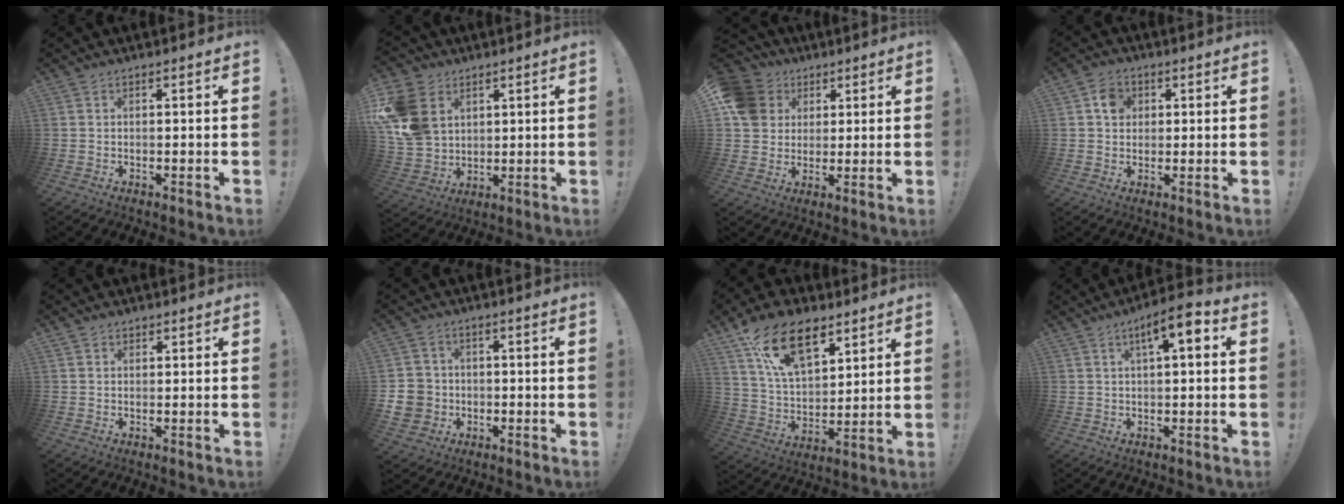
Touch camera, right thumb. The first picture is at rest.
{"total": 15.9, "force": [5.3, 12.4, 8.4], "torque": [-0.168, -0.021, 0.107]}
{"total": 11.8, "force": [3.6, 10.4, 4.4], "torque": [-0.064, -0.011, 0.076]}
{"total": 5.5, "force": [1.7, 4.8, 2.2], "torque": [-0.026, 0.003, 0.029]}
{"total": 1.3, "force": [0.8, 1.0, 0.3], "torque": [0.003, -0.002, 0.012]}
{"total": 8.2, "force": [-1.8, 7.5, 2.8], "torque": [-0.057, 0.017, -0.028]}
{"total": 18.2, "force": [10.6, 10.1, 10.8], "torque": [-0.191, -0.056, 0.193]}
{"total": 6.9, "force": [2.5, 1.7, 6.2], "torque": [-0.088, -0.014, 0.035]}